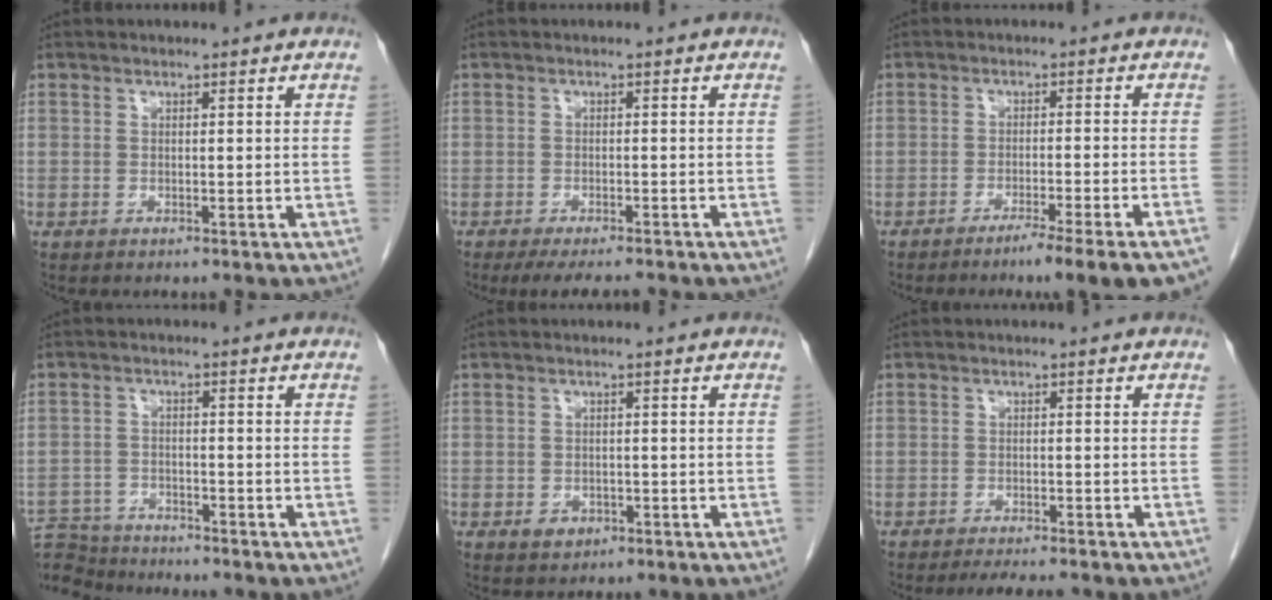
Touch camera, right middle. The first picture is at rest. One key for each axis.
{"total": 6.3, "fx": -5.4, "fy": 1.0, "fz": 3.1, "tx": -0.041, "ty": -0.011, "tz": -0.081}
{"total": 9.1, "fx": -6.3, "fy": -0.9, "fz": 6.5, "tx": -0.073, "ty": -0.017, "tz": -0.088}
{"total": 8.6, "fx": -8.4, "fy": 1.8, "fz": 0.7, "tx": -0.017, "ty": 0.005, "tz": -0.150}
{"total": 1.9, "fx": -0.9, "fy": 1.4, "fz": 0.8, "tx": -0.014, "ty": 0.002, "tz": -0.004}
{"total": 3.9, "fx": -3.5, "fy": 0.2, "fz": 1.7, "tx": -0.027, "ty": -0.011, "tz": -0.052}